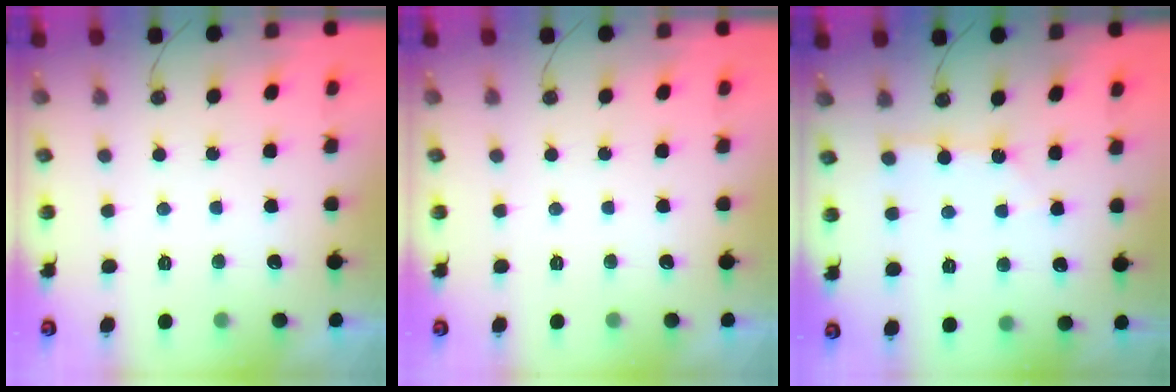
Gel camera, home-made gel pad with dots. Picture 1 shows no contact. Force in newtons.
{"total": 0.0}
{"total": 2.0, "press": 2.0, "slide": 0.3}